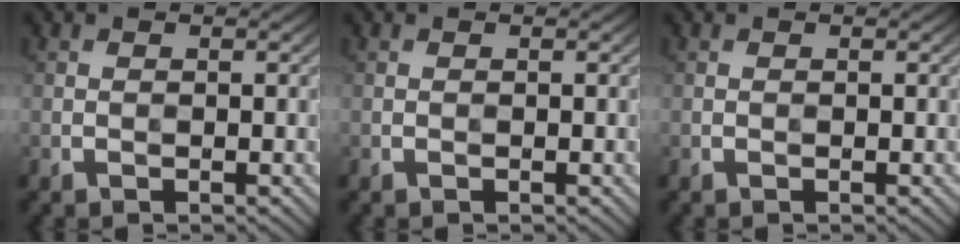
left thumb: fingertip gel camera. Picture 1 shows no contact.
{"total": 0.0}
{"total": 0.0}